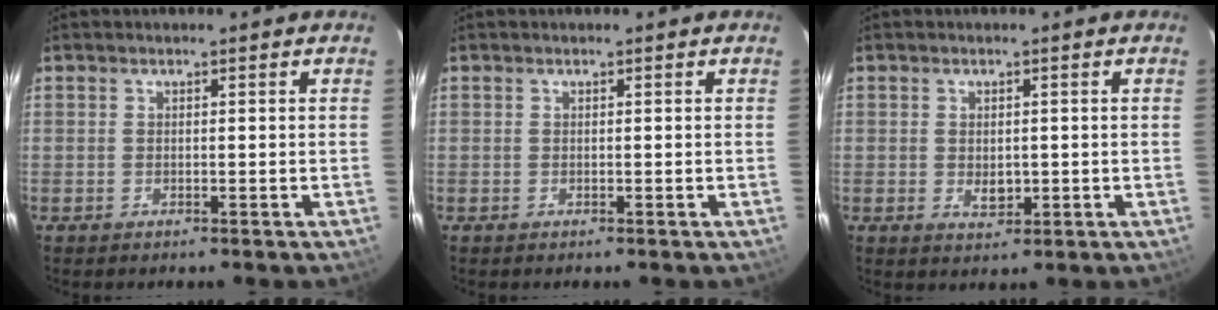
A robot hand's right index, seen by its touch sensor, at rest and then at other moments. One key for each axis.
{"total": 0.0}
{"total": 3.1, "fx": -0.4, "fy": 2.1, "fz": 2.3, "tx": -0.037, "ty": -0.004, "tz": -0.001}